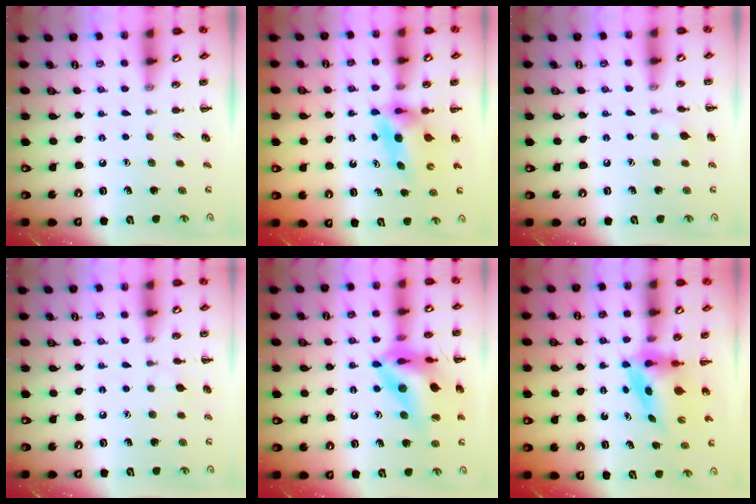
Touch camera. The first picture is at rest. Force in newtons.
{"total": 5.5, "press": 5.5, "slide": 0.6}
{"total": 4.1, "press": 3.8, "slide": 1.5}
{"total": 3.9, "press": 3.7, "slide": 1.3}
{"total": 17.9, "press": 17.5, "slide": 3.6}
{"total": 6.0, "press": 5.9, "slide": 1.1}